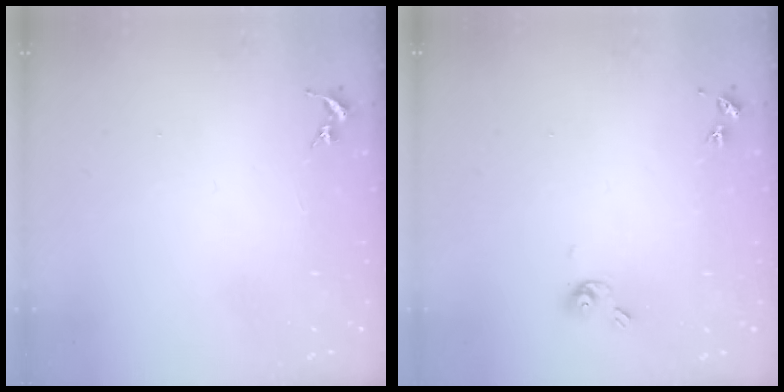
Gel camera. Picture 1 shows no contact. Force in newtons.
{"total": 6.8, "press": 6.8, "slide": 0.6}